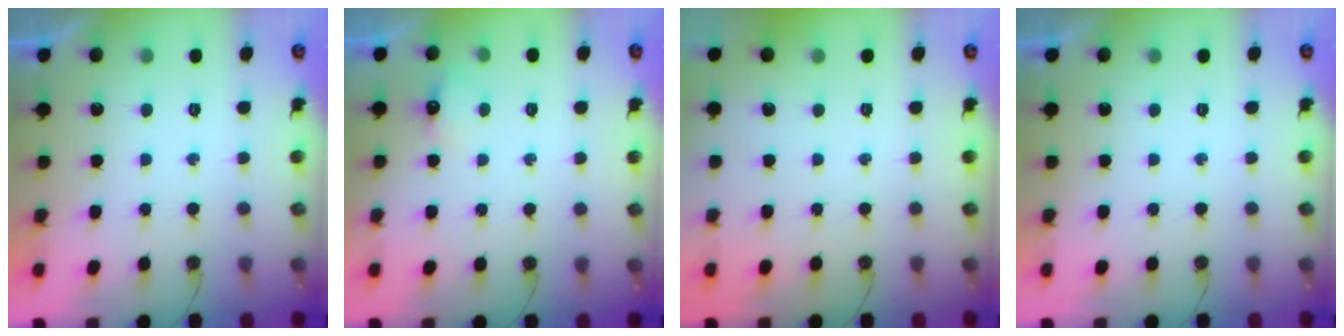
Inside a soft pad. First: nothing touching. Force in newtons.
{"total": 4.2, "press": 4.1, "slide": 0.5}
{"total": 0.0}
{"total": 0.0}